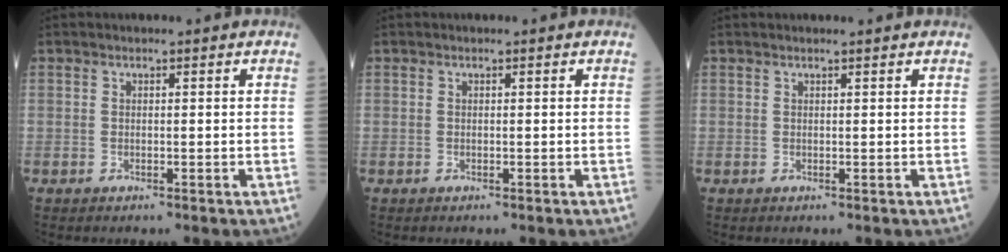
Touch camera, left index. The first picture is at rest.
{"total": 0.0}
{"total": 1.0, "force": [1.0, -0.2, 0.3], "torque": [-0.007, 0.004, 0.015]}